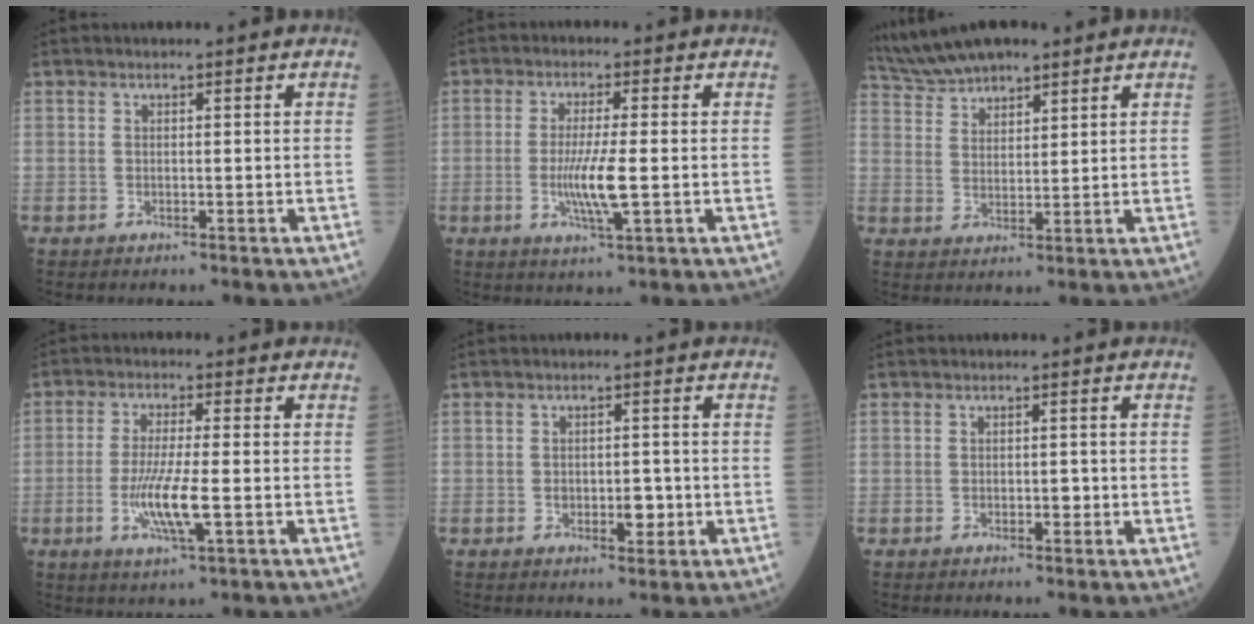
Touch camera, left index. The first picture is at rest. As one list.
[{"total": 6.3, "force": [-1.1, 0.2, 6.2], "torque": [-0.126, -0.014, -0.020]}, {"total": 8.7, "force": [7.5, 2.3, 3.7], "torque": [-0.083, 0.033, 0.147]}, {"total": 7.4, "force": [-1.9, 0.5, 7.2], "torque": [-0.146, -0.015, -0.037]}, {"total": 3.4, "force": [-0.9, 1.8, 2.7], "torque": [-0.036, 0.004, -0.008]}, {"total": 1.4, "force": [-0.4, 0.7, 1.2], "torque": [-0.017, 0.002, -0.005]}]